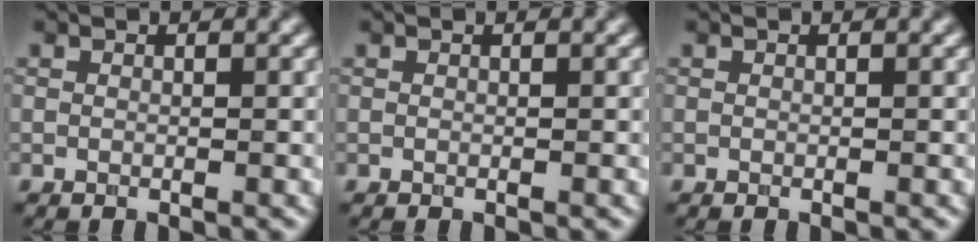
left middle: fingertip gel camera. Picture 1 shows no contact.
{"total": 0.0}
{"total": 0.0}